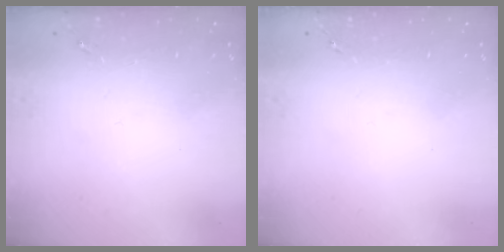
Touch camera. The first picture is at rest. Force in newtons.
{"total": 0.0}